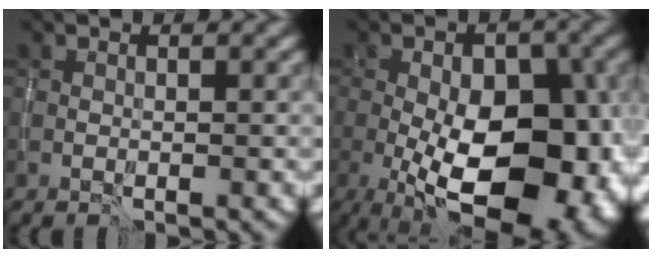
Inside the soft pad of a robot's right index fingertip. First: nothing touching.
{"total": 16.8, "force": [-3.8, 8.9, 13.7], "torque": [-0.181, -0.024, -0.042]}